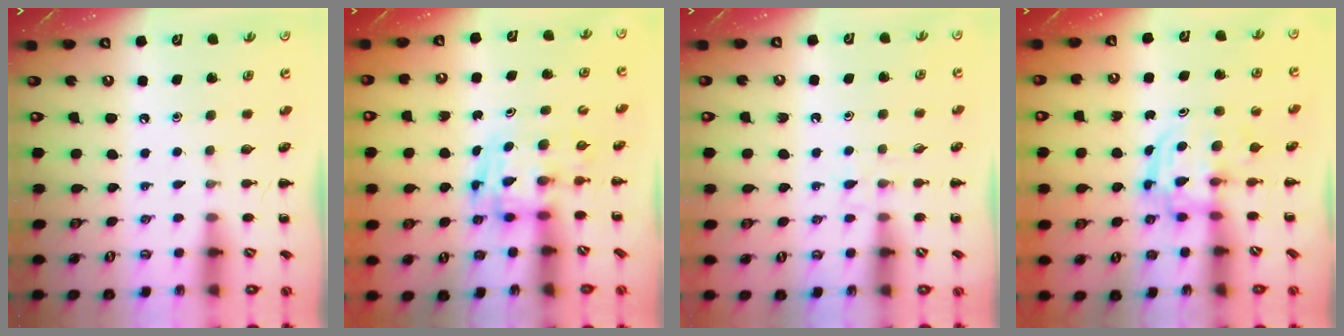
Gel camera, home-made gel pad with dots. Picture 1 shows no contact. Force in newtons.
{"total": 3.4, "press": 3.4, "slide": 0.6}
{"total": 3.3, "press": 3.0, "slide": 1.3}
{"total": 2.7, "press": 2.7, "slide": 0.3}